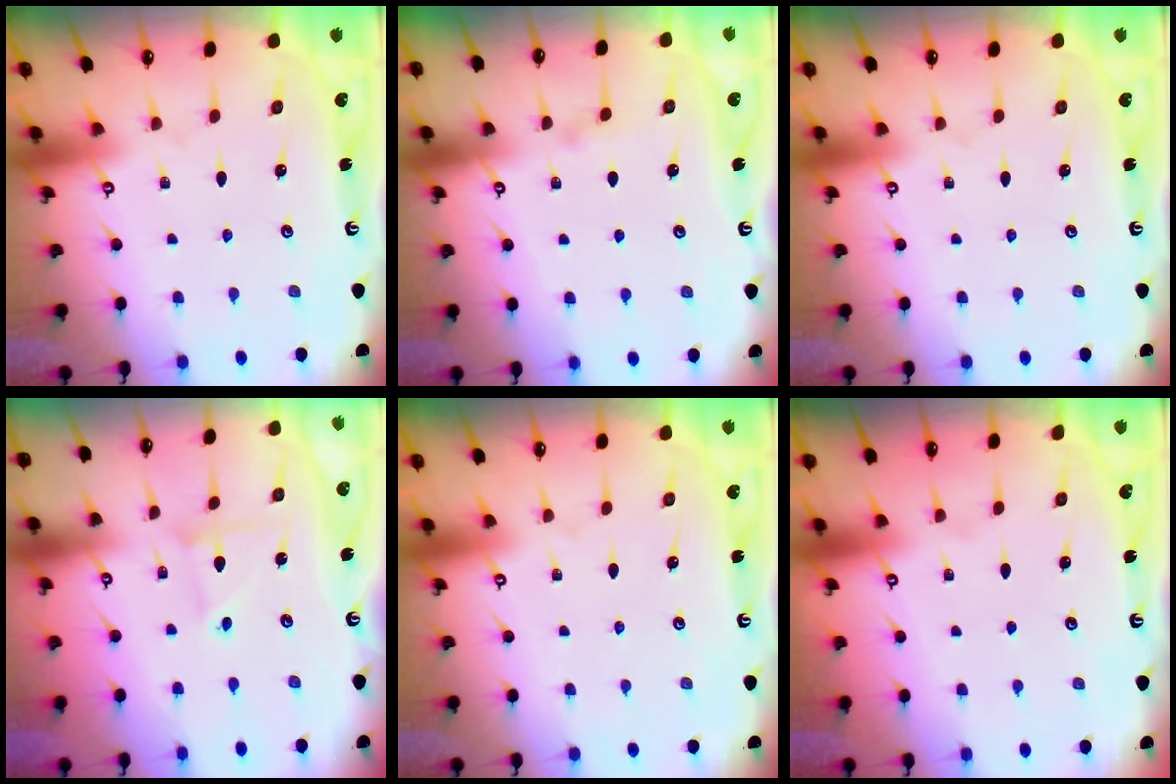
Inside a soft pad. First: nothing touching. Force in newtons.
{"total": 0.0}
{"total": 0.0}
{"total": 2.6, "press": 2.6, "slide": 0.3}
{"total": 0.0}
{"total": 0.0}